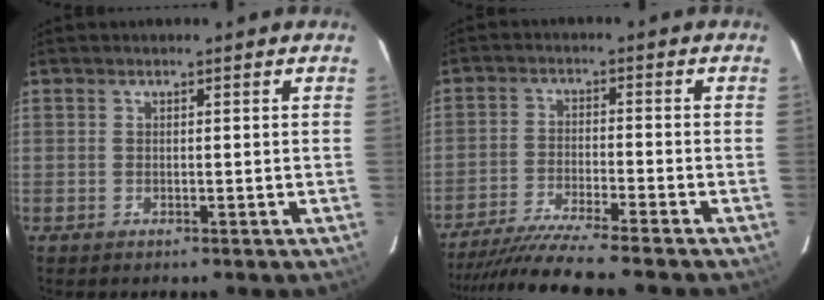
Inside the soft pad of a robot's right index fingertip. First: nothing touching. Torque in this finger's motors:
{"motor_torque": [1.10, -1.04, 0.40, 0.07]}